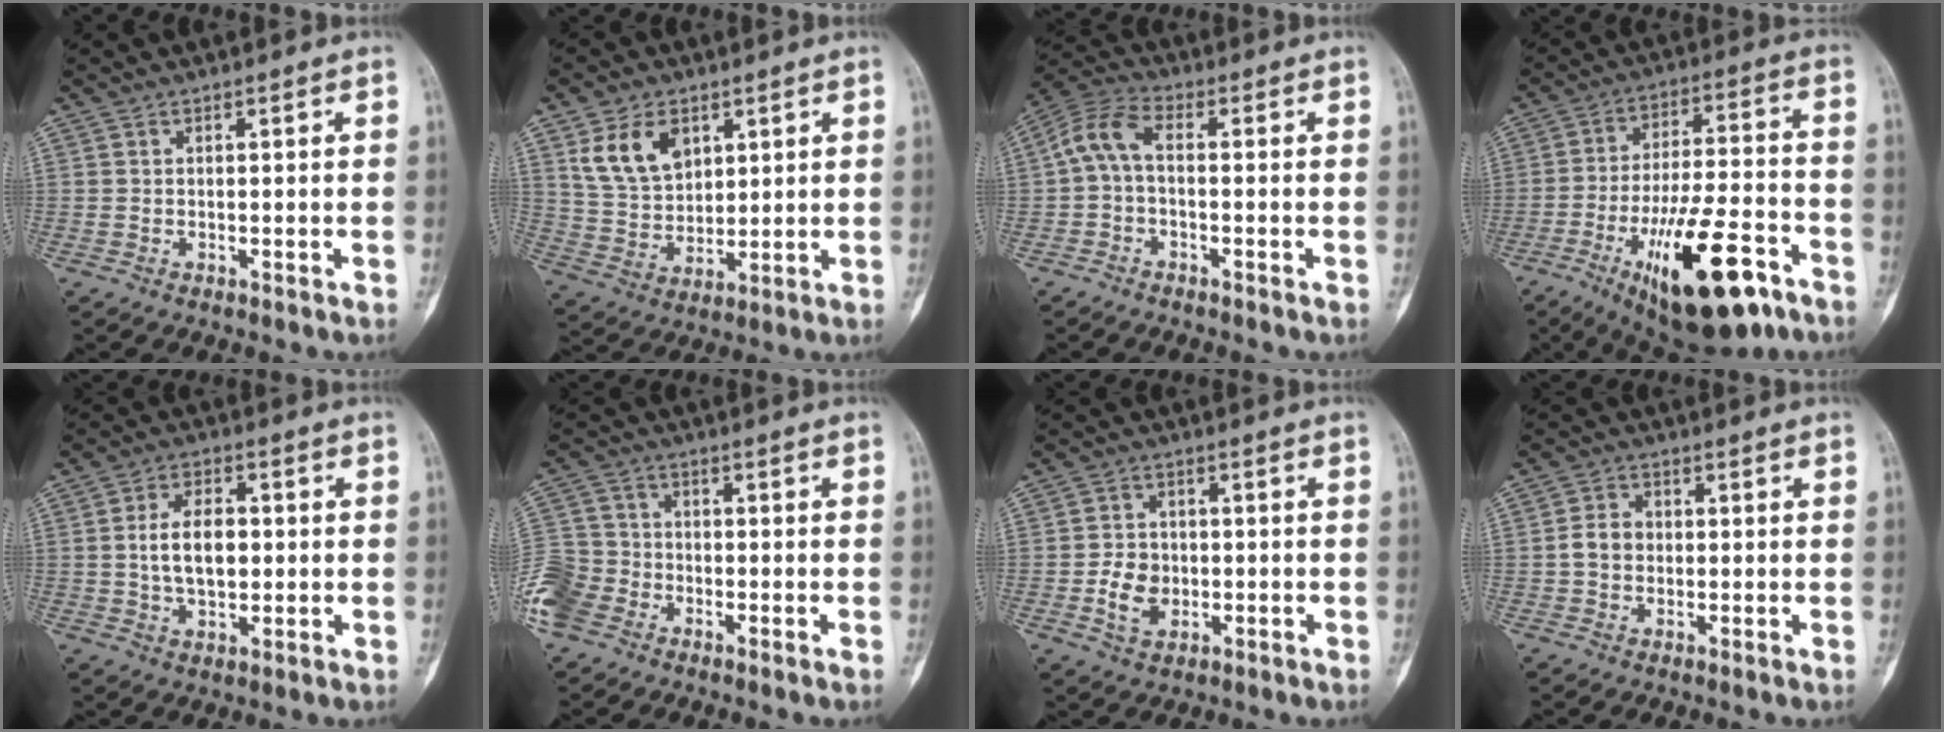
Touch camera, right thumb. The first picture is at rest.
{"total": 10.6, "force": [4.8, 7.1, 6.3], "torque": [-0.094, -0.019, 0.101]}
{"total": 6.3, "force": [-0.5, 3.1, 5.4], "torque": [-0.117, 0.025, -0.023]}
{"total": 21.7, "force": [-11.0, 7.5, 17.1], "torque": [-0.269, 0.054, -0.164]}
{"total": 8.5, "force": [0.2, 5.2, 6.8], "torque": [-0.107, 0.010, 0.003]}
{"total": 9.6, "force": [-5.2, 7.0, 4.0], "torque": [-0.092, 0.023, -0.112]}
{"total": 6.1, "force": [-1.4, 4.7, 3.6], "torque": [-0.048, 0.006, -0.024]}
{"total": 4.0, "force": [-0.3, 3.3, 2.2], "torque": [-0.034, 0.012, -0.011]}